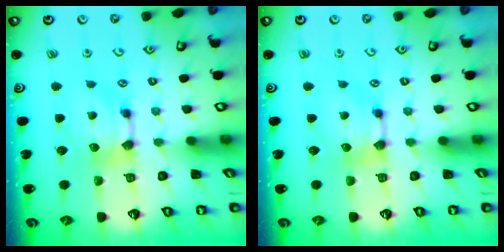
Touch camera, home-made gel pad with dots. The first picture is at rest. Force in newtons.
{"total": 0.0}